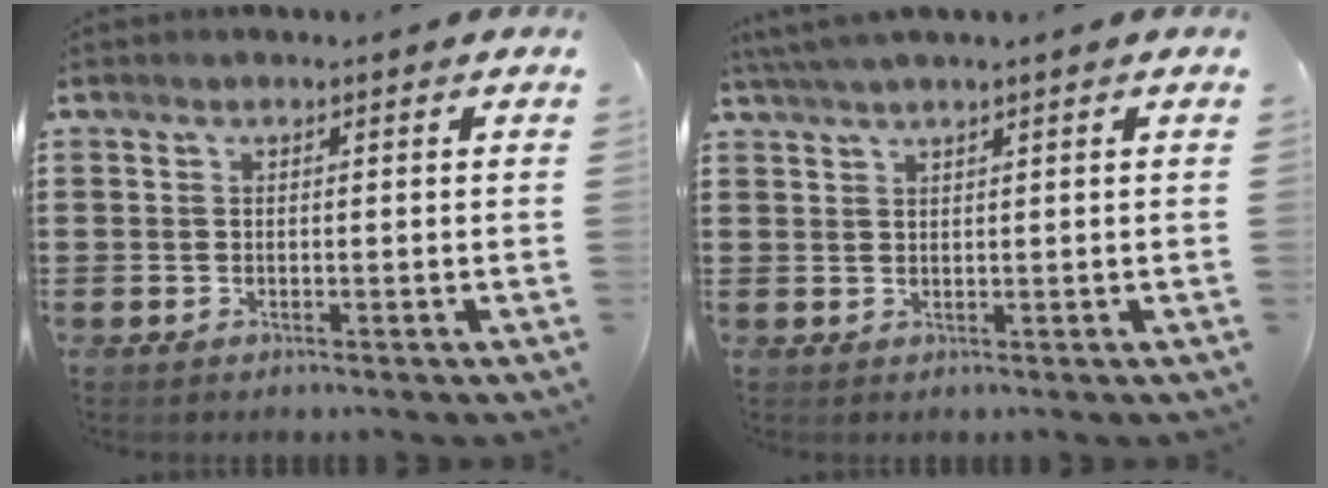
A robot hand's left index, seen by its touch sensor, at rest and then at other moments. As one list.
[{"total": 2.2, "force": [1.9, -0.2, 1.1], "torque": [-0.025, 0.002, 0.036]}]